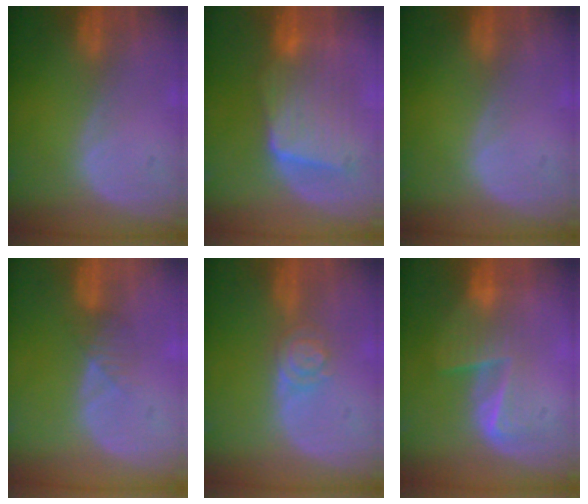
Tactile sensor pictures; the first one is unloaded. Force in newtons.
{"total": 9.3, "press": 8.7, "slide": 3.1}
{"total": 0.0}
{"total": 2.3, "press": 2.1, "slide": 1.0}
{"total": 3.8, "press": 3.5, "slide": 1.6}
{"total": 6.9, "press": 5.6, "slide": 4.0}